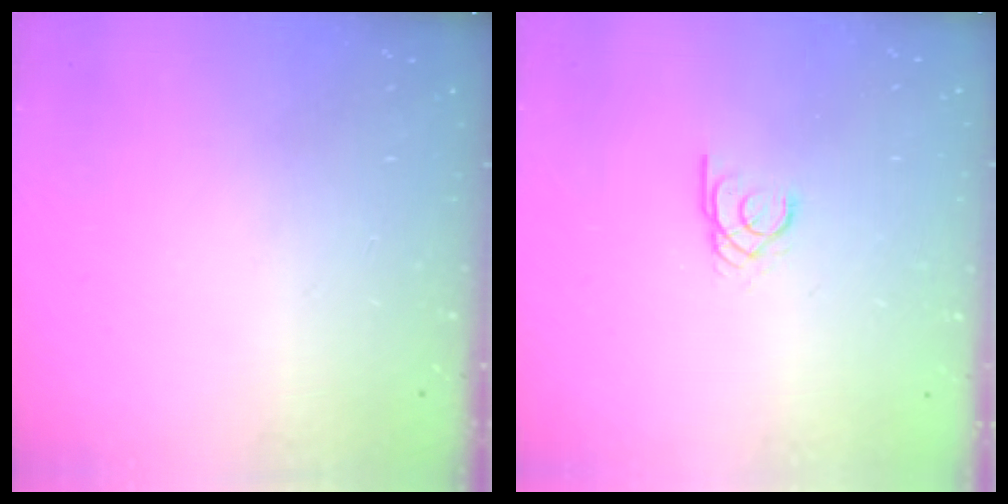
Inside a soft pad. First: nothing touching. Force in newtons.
{"total": 1.8, "press": 1.8, "slide": 0.2}